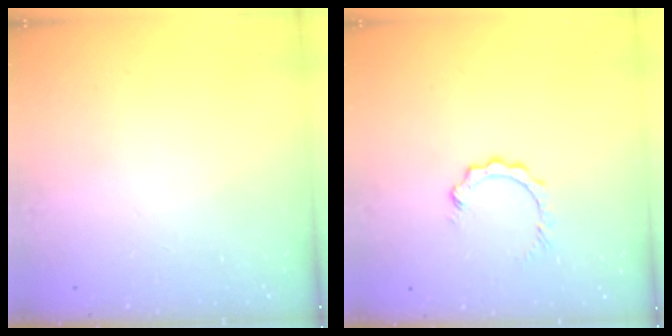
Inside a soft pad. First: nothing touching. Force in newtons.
{"total": 3.9, "press": 3.9, "slide": 0.3}